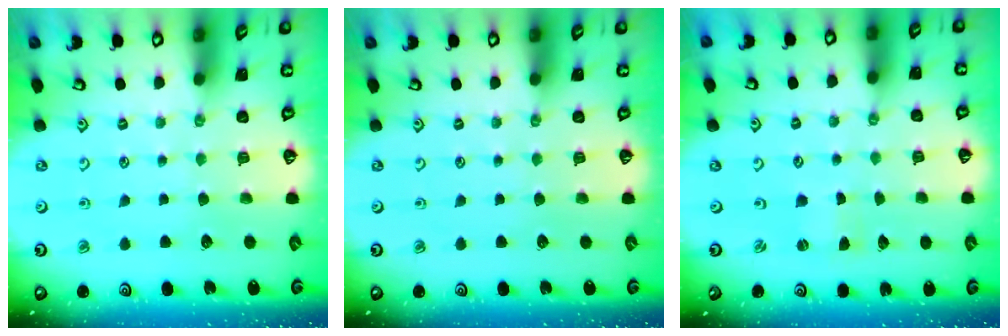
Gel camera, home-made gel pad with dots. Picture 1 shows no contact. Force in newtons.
{"total": 0.0}
{"total": 0.0}